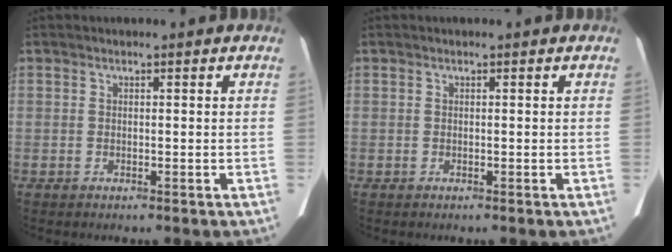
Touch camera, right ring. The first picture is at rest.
{"total": 0.0}